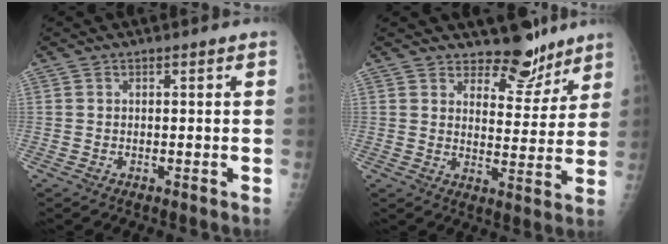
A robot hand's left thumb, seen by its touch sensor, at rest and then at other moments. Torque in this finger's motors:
{"motor_torque": [-0.02, 0.20, -0.27, -0.28, 0.04]}